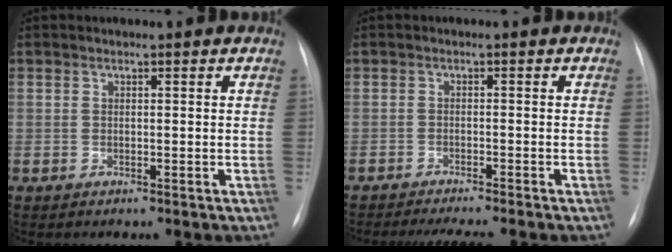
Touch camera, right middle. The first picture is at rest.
{"total": 6.8, "force": [-5.9, 0.0, 3.5], "torque": [-0.039, -0.010, -0.087]}